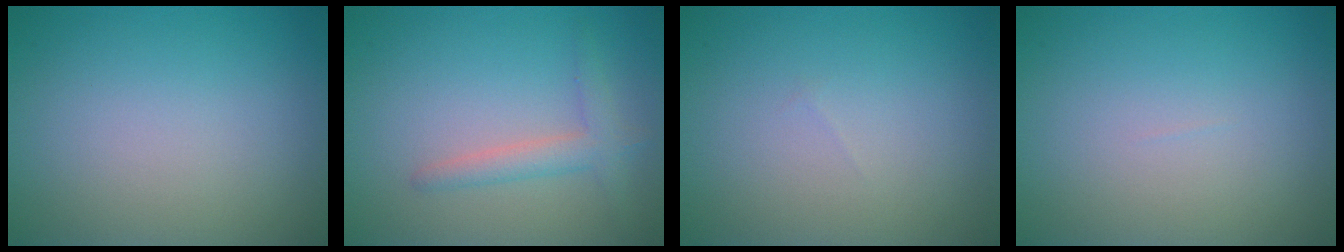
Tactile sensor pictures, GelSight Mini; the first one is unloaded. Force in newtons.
{"total": 2.3, "press": 2.3, "slide": 0.1}
{"total": 0.0}
{"total": 0.0}